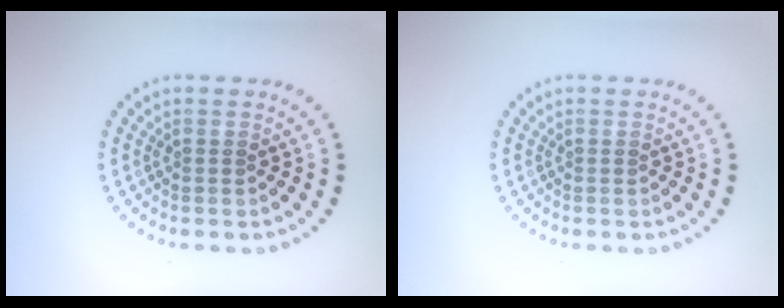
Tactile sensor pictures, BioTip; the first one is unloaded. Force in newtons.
{"total": 0.0}